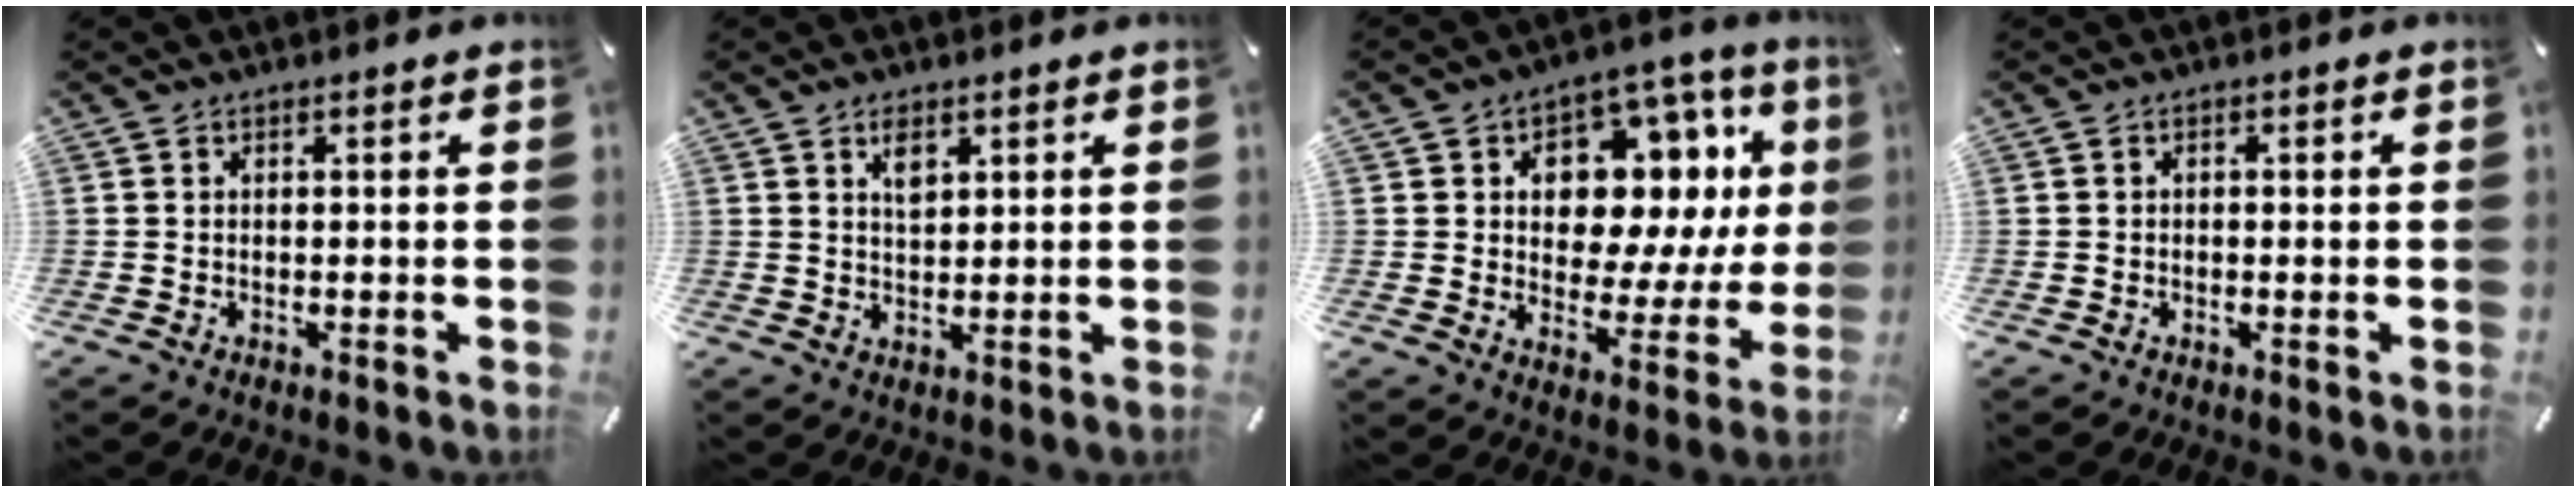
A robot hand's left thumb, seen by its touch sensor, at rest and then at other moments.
{"total": 3.3, "force": [1.8, 1.8, 2.1], "torque": [-0.031, -0.005, 0.029]}
{"total": 14.1, "force": [6.0, 9.4, 8.7], "torque": [-0.123, -0.045, 0.108]}
{"total": 0.7, "force": [-0.3, 0.5, 0.4], "torque": [-0.007, 0.003, -0.006]}